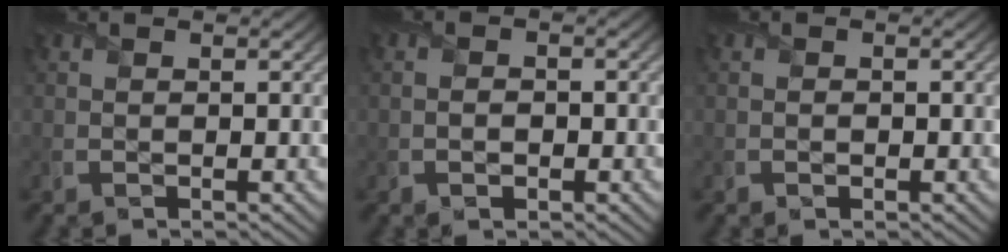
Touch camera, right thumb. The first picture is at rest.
{"total": 2.0, "force": [-0.5, 1.4, 1.3], "torque": [-0.002, 0.002, -0.013]}
{"total": 0.7, "force": [-0.2, 0.5, 0.4], "torque": [-0.005, -0.003, -0.001]}